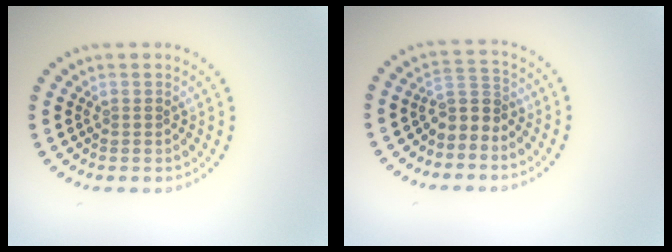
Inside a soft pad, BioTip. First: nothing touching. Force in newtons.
{"total": 2.6, "press": 2.0, "slide": 1.6}